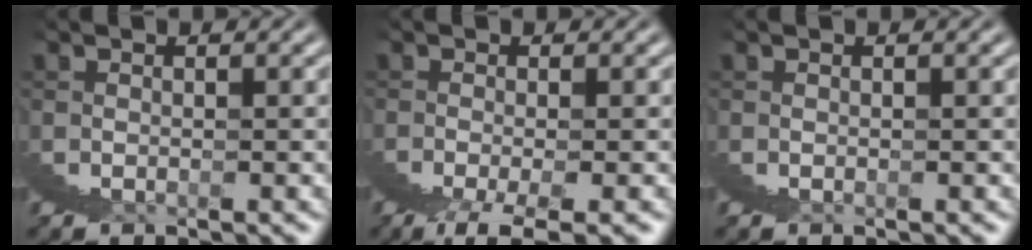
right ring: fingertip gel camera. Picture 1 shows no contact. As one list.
[{"total": 1.9, "force": [0.4, -1.8, 0.7], "torque": [0.000, 0.023, 0.000]}, {"total": 0.0}]